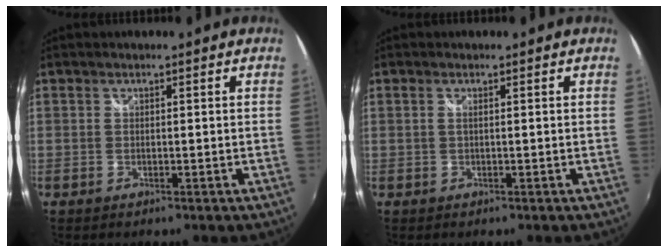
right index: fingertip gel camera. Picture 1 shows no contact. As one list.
[{"total": 0.6, "force": [0.0, -0.1, 0.6], "torque": [-0.010, 0.002, -0.003]}]